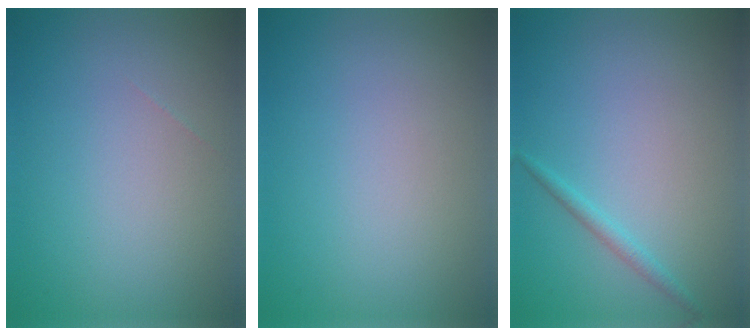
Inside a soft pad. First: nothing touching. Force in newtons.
{"total": 0.0}
{"total": 1.1, "press": 1.1, "slide": 0.0}